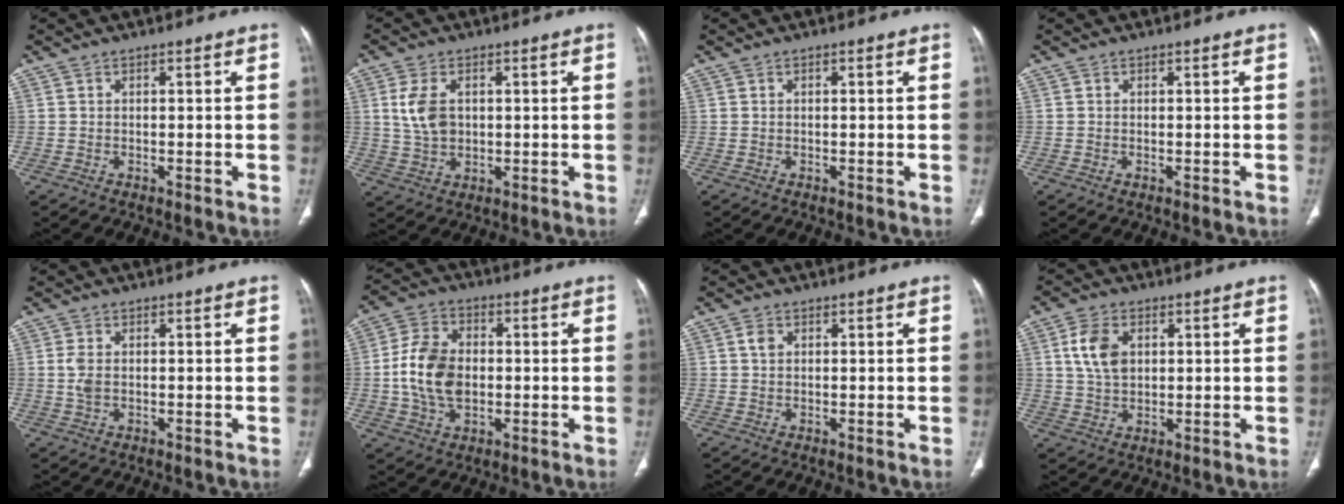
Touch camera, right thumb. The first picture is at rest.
{"total": 6.6, "force": [1.3, 4.4, 4.8], "torque": [-0.093, 0.001, 0.031]}
{"total": 0.0}
{"total": 0.0}
{"total": 2.4, "force": [0.1, 1.4, 2.0], "torque": [-0.054, 0.002, 0.001]}
{"total": 11.8, "force": [-0.6, 8.0, 8.6], "torque": [-0.155, 0.013, -0.012]}
{"total": 1.5, "force": [0.5, 1.1, 0.9], "torque": [-0.012, 0.000, 0.009]}
{"total": 7.1, "force": [1.9, 4.8, 4.9], "torque": [-0.085, -0.005, 0.038]}